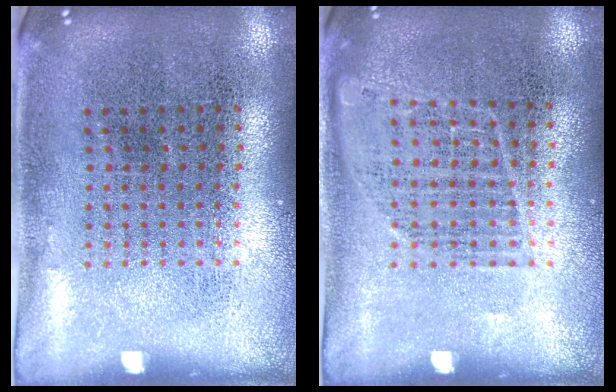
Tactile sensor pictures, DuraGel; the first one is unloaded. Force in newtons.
{"total": 0.9, "press": 0.8, "slide": 0.2}